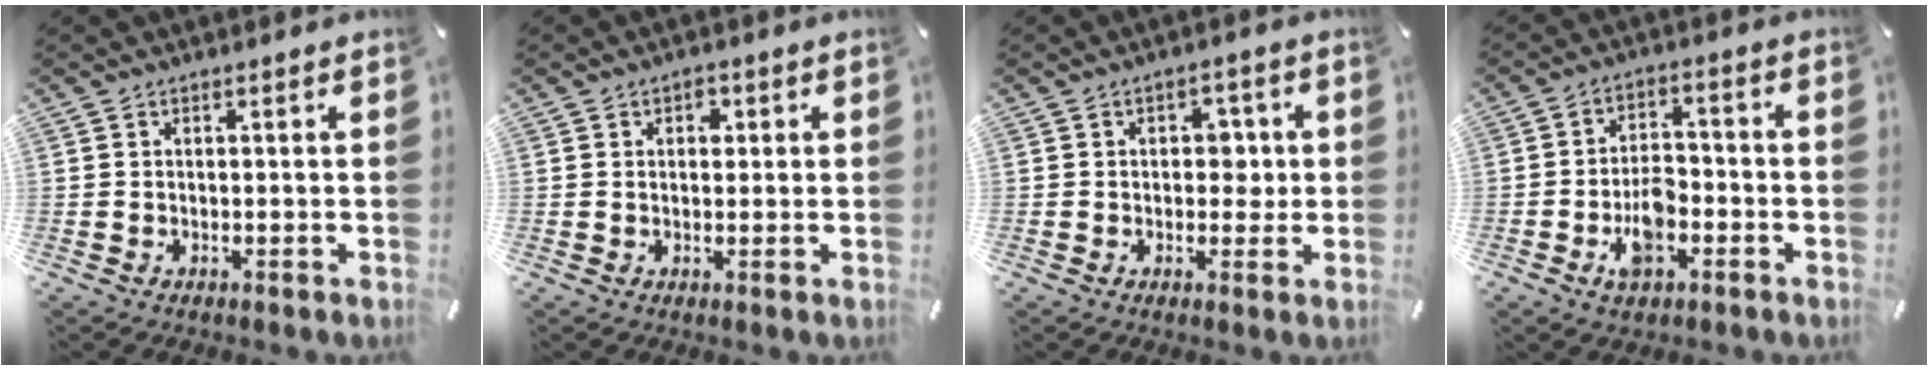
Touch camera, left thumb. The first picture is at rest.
{"total": 2.2, "force": [0.6, 1.7, 1.2], "torque": [-0.003, -0.003, 0.004]}
{"total": 4.8, "force": [0.1, 3.6, 3.2], "torque": [-0.033, -0.001, -0.009]}
{"total": 8.2, "force": [-3.4, 4.9, 5.6], "torque": [-0.100, 0.016, -0.062]}